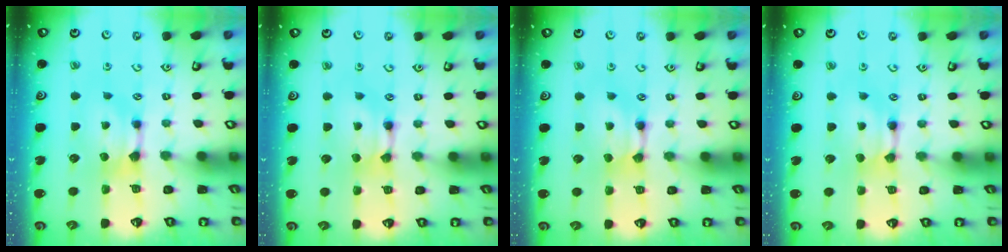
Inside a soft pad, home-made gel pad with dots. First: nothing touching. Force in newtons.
{"total": 1.8, "press": 1.8, "slide": 0.1}
{"total": 1.6, "press": 1.6, "slide": 0.1}
{"total": 1.7, "press": 1.7, "slide": 0.2}